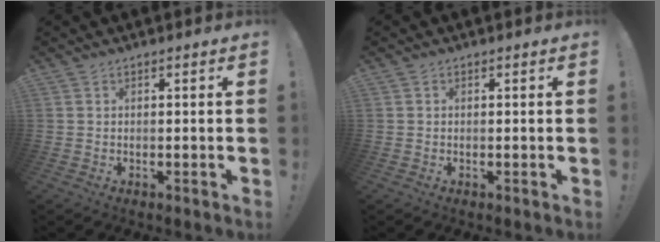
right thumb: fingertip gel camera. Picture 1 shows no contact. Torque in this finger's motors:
{"motor_torque": [-0.61, -0.19, 0.19, -0.03, -0.02]}